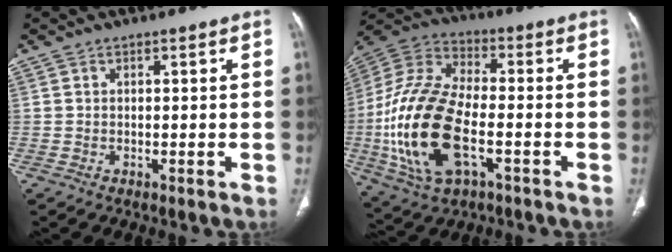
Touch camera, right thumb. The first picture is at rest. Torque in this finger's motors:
{"motor_torque": [1.06, 0.36, 2.49, -0.27, 0.49]}